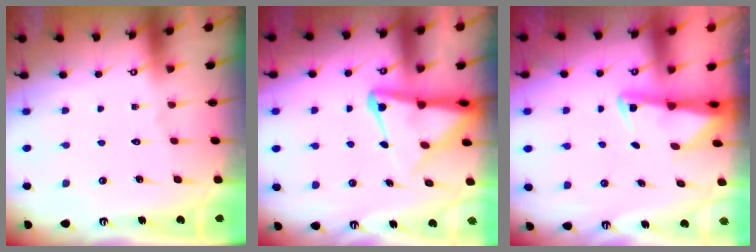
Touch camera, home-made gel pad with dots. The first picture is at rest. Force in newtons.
{"total": 7.2, "press": 7.2, "slide": 0.8}
{"total": 2.4, "press": 2.3, "slide": 0.5}